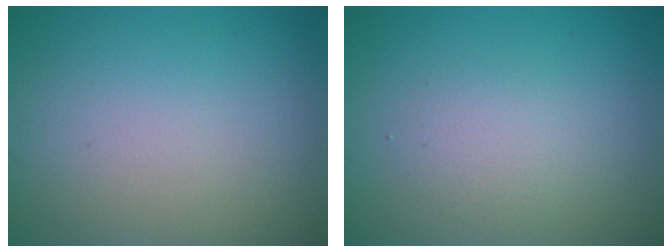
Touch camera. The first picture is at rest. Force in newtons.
{"total": 1.7, "press": 1.7, "slide": 0.0}